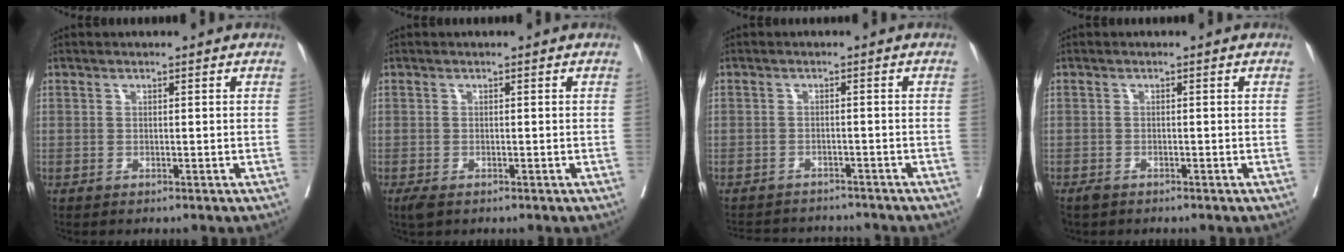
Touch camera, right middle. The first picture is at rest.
{"total": 2.0, "force": [-1.4, 0.8, 1.2], "torque": [-0.027, -0.007, -0.022]}
{"total": 8.9, "force": [-8.5, 1.9, 1.6], "torque": [-0.029, 0.008, -0.112]}
{"total": 1.0, "force": [-0.8, 0.5, 0.3], "torque": [-0.009, 0.000, -0.014]}